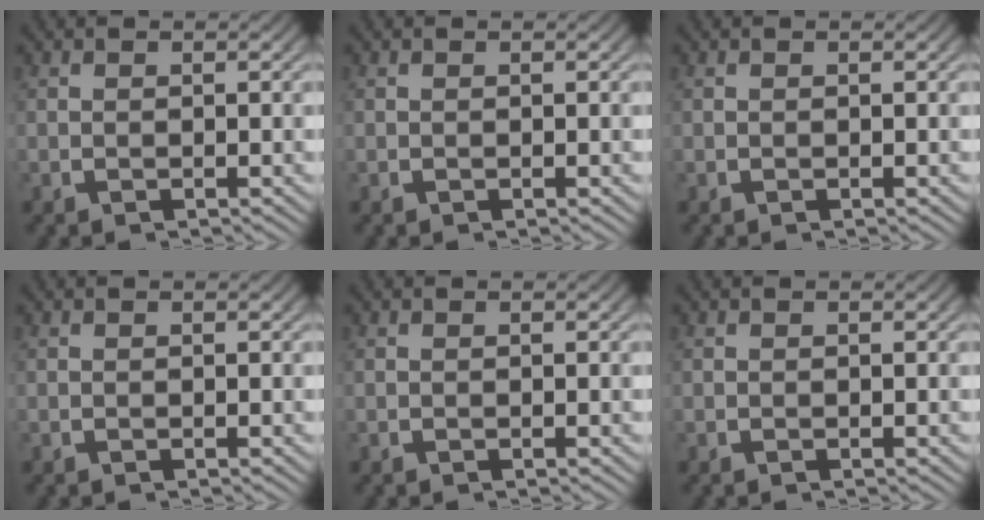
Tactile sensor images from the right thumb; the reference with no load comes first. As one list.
[{"total": 0.0}, {"total": 0.0}, {"total": 0.0}, {"total": 0.0}, {"total": 0.0}]